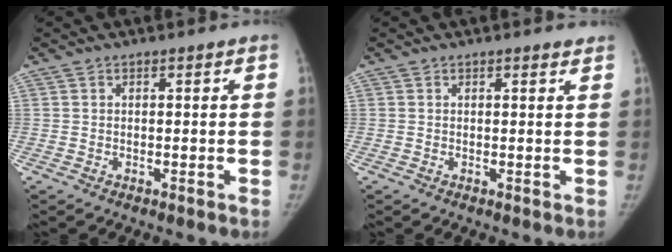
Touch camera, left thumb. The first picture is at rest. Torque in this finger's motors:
{"motor_torque": [-0.16, -0.01, -0.26, -0.02, -0.01]}